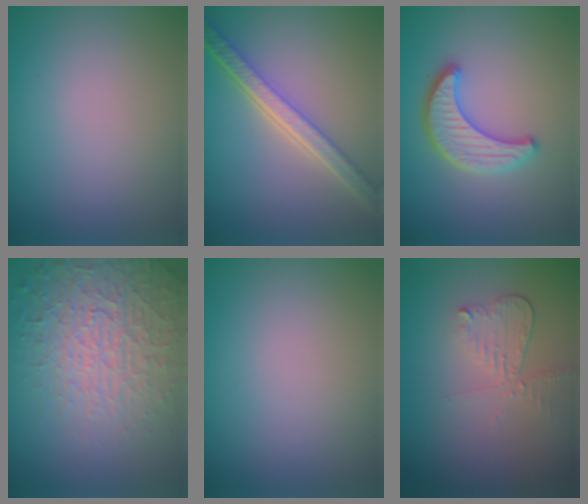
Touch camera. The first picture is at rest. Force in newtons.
{"total": 5.7, "press": 4.3, "slide": 3.7}
{"total": 4.2, "press": 3.9, "slide": 1.5}
{"total": 6.6, "press": 5.1, "slide": 4.3}
{"total": 0.0}
{"total": 2.5, "press": 2.3, "slide": 0.9}